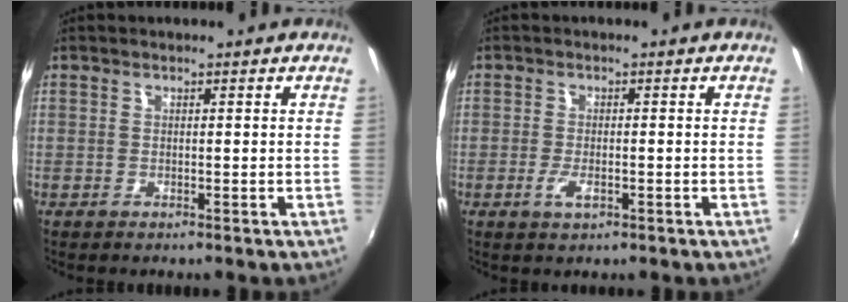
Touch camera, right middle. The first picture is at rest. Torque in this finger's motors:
{"motor_torque": [0.72, -0.51, 0.22, 0.07]}